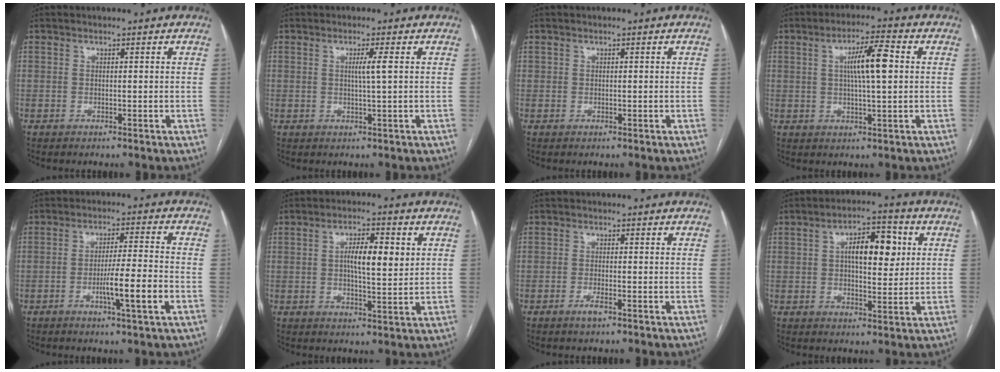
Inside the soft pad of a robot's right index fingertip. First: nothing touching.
{"total": 2.3, "force": [0.4, -0.4, 2.2], "torque": [-0.040, -0.002, 0.007]}
{"total": 0.0}
{"total": 7.6, "force": [1.3, 0.8, 7.4], "torque": [-0.129, 0.011, 0.020]}
{"total": 7.7, "force": [-2.8, -0.2, 7.2], "torque": [-0.120, -0.005, -0.048]}
{"total": 6.1, "force": [1.4, 1.5, 5.8], "torque": [-0.098, 0.004, 0.024]}
{"total": 2.1, "force": [-1.2, 0.3, 1.6], "torque": [-0.031, -0.002, -0.023]}
{"total": 9.1, "force": [2.1, 3.7, 8.1], "torque": [-0.126, 0.021, 0.031]}